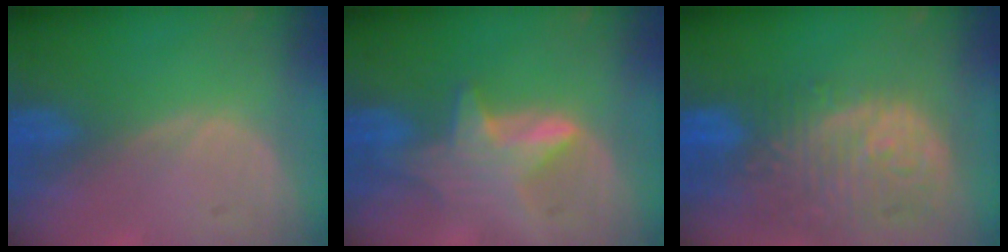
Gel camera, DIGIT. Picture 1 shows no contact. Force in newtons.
{"total": 5.8, "press": 5.8, "slide": 0.8}
{"total": 13.6, "press": 11.4, "slide": 7.4}